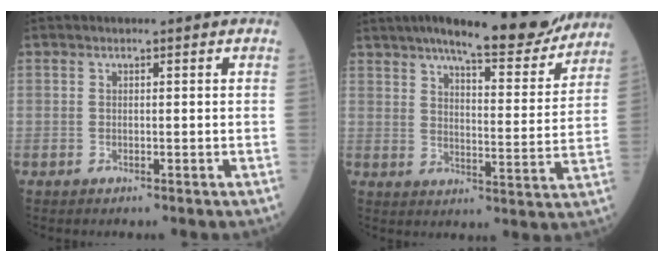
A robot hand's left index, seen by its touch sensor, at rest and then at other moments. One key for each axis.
{"total": 18.6, "fx": 15.8, "fy": 3.1, "fz": 9.4, "tx": -0.133, "ty": -0.012, "tz": 0.209}